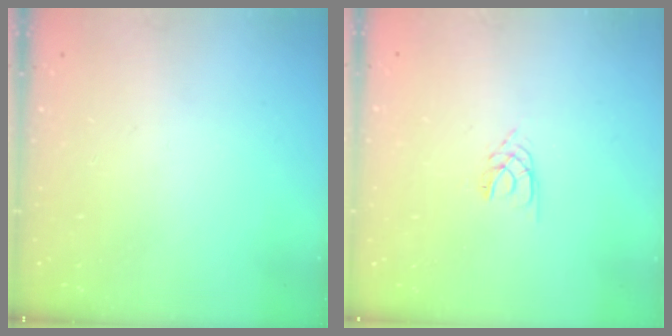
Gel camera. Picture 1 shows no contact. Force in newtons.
{"total": 2.1, "press": 2.1, "slide": 0.3}